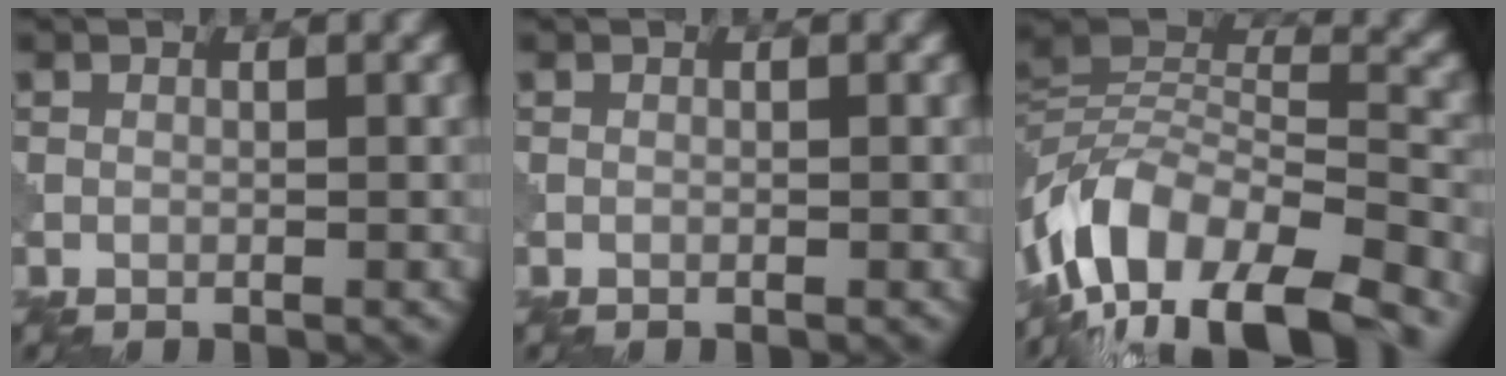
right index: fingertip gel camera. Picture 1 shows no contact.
{"total": 0.0}
{"total": 13.7, "force": [-8.9, 5.9, 8.6], "torque": [-0.179, 0.014, -0.160]}